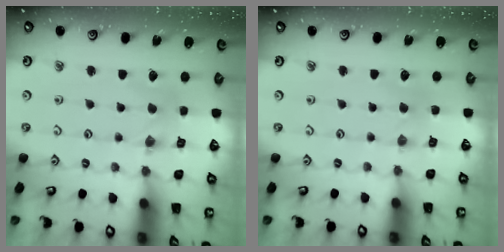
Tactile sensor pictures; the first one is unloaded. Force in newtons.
{"total": 1.0, "press": 1.0, "slide": 0.2}